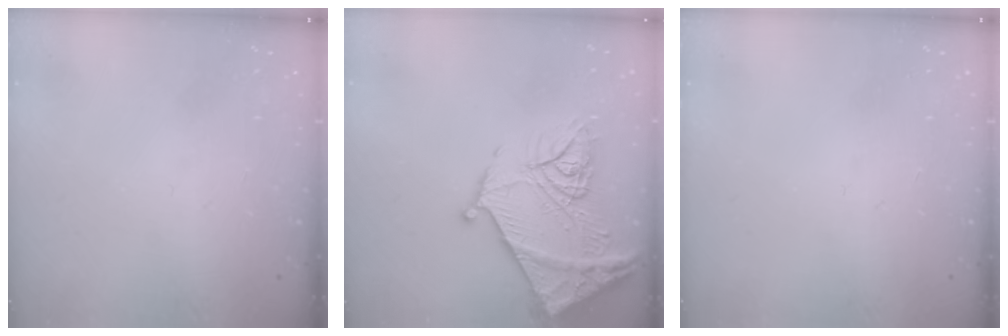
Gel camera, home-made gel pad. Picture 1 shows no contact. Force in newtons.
{"total": 19.8, "press": 19.7, "slide": 2.1}
{"total": 0.0}